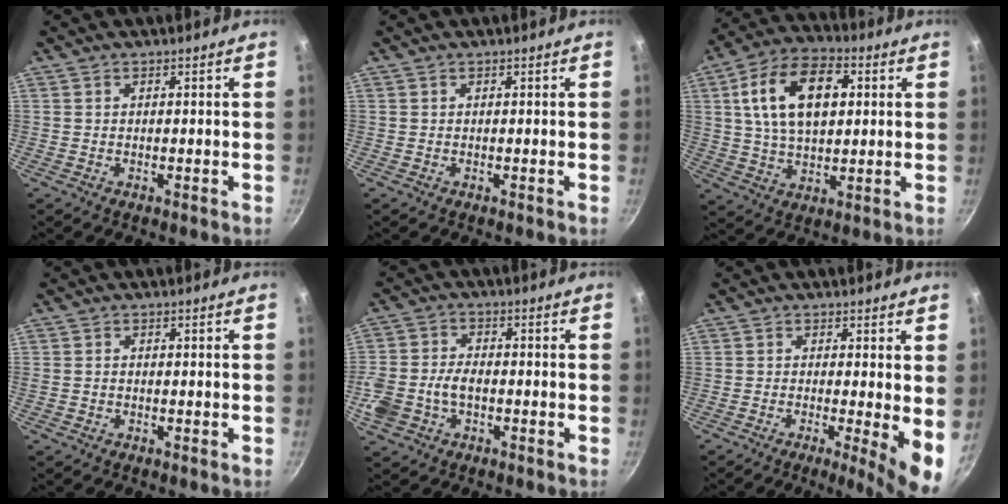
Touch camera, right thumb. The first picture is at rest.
{"total": 0.0}
{"total": 17.0, "force": [4.0, 10.0, 13.1], "torque": [-0.208, 0.008, 0.063]}
{"total": 0.7, "force": [-0.2, 0.6, 0.3], "torque": [-0.006, 0.002, -0.002]}
{"total": 8.9, "force": [-2.2, 6.0, 6.3], "torque": [-0.128, 0.024, -0.046]}
{"total": 7.3, "force": [-0.6, 1.3, 7.2], "torque": [-0.092, -0.016, -0.009]}